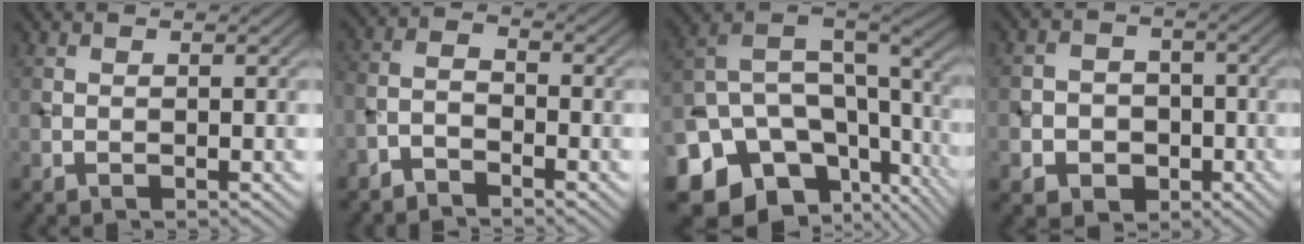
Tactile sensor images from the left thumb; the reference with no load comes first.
{"total": 3.4, "force": [-2.9, 1.0, 1.3], "torque": [-0.028, 0.001, -0.070]}
{"total": 18.7, "force": [-7.3, 13.6, 10.6], "torque": [-0.238, -0.024, -0.079]}
{"total": 6.5, "force": [-2.4, 5.7, 2.0], "torque": [-0.046, -0.003, -0.059]}